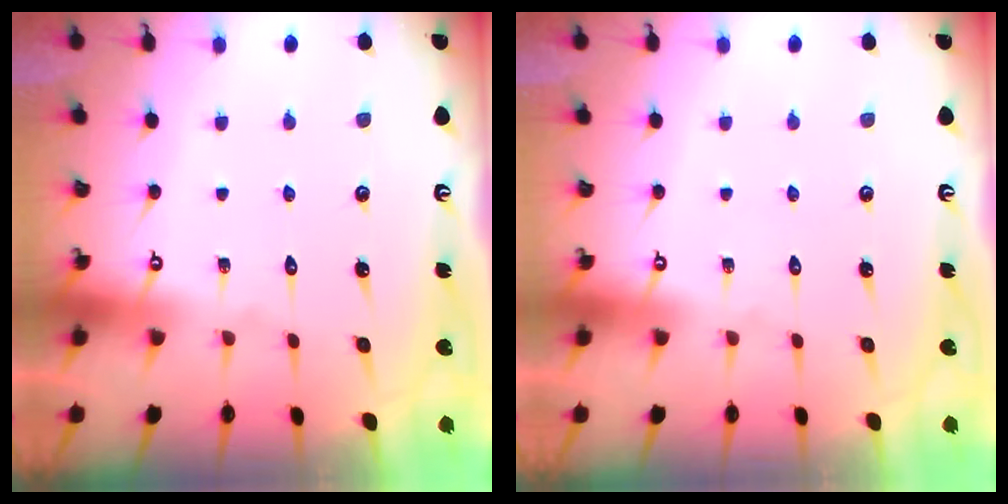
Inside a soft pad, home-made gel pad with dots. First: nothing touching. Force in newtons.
{"total": 0.0}